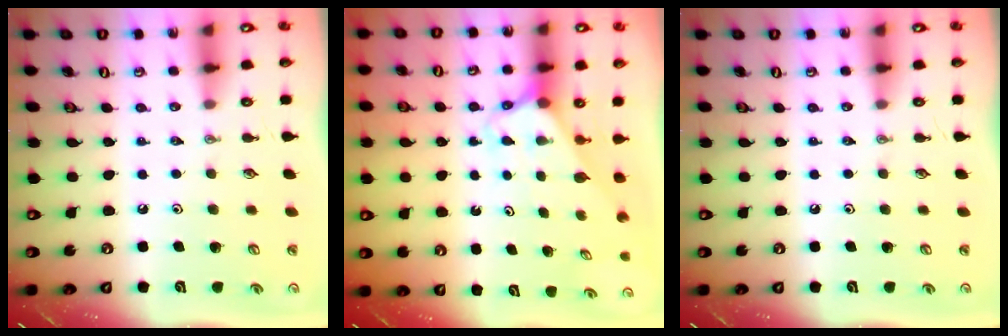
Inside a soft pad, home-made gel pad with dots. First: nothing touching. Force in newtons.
{"total": 2.5, "press": 2.5, "slide": 0.2}
{"total": 0.0}